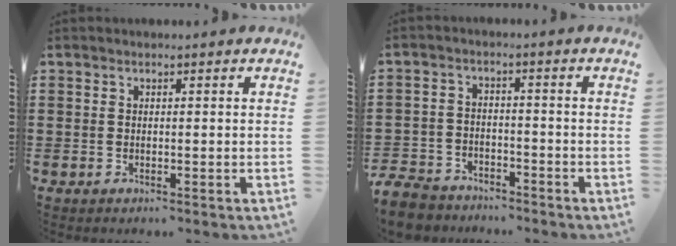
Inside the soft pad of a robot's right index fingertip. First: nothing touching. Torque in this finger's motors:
{"motor_torque": [-1.01, 1.13, -1.05, -0.21]}